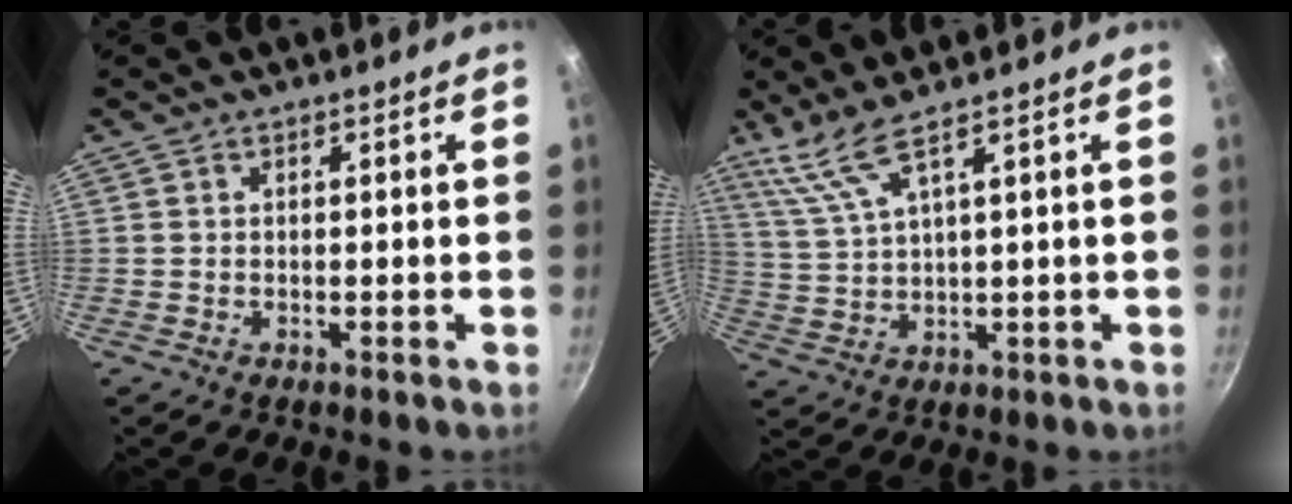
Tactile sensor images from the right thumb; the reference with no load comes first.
{"total": 5.6, "force": [4.0, -0.2, 4.0], "torque": [-0.095, -0.022, 0.098]}